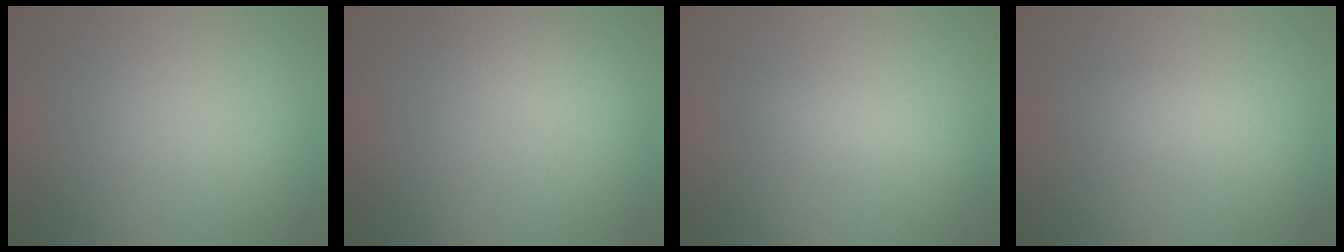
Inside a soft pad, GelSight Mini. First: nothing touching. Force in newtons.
{"total": 2.8, "press": 2.8, "slide": 0.1}
{"total": 1.2, "press": 1.2, "slide": 0.0}
{"total": 1.6, "press": 1.6, "slide": 0.0}